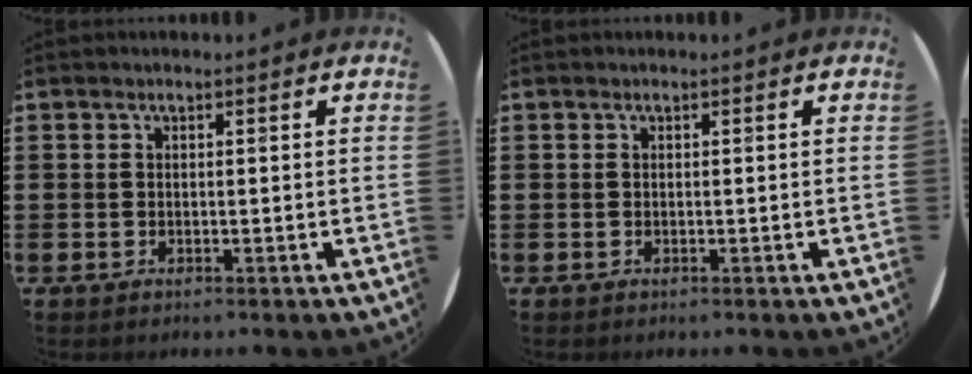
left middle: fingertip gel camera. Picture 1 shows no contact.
{"total": 0.0}